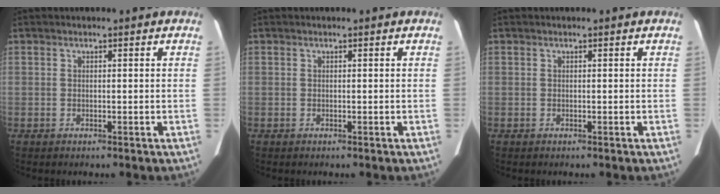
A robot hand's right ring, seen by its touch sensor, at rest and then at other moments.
{"total": 0.0}
{"total": 0.0}